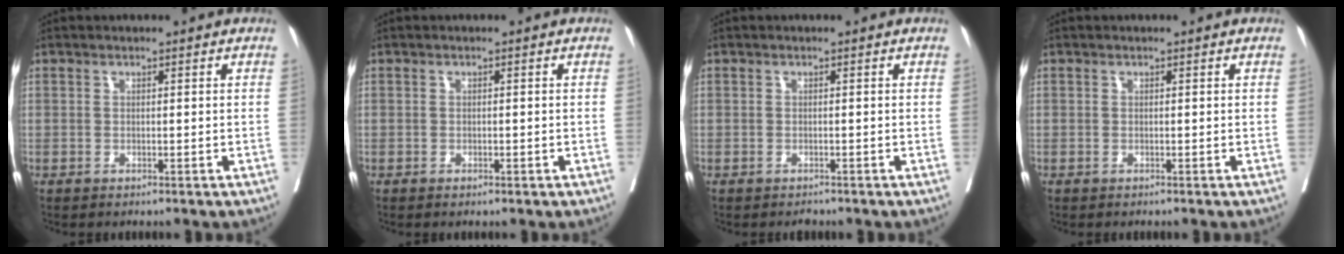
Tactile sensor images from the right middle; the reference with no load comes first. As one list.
[{"total": 1.2, "force": [-0.6, 0.6, 0.8], "torque": [-0.011, 0.000, -0.004]}, {"total": 0.8, "force": [-0.7, 0.3, 0.1], "torque": [-0.005, -0.001, -0.011]}, {"total": 0.0}]